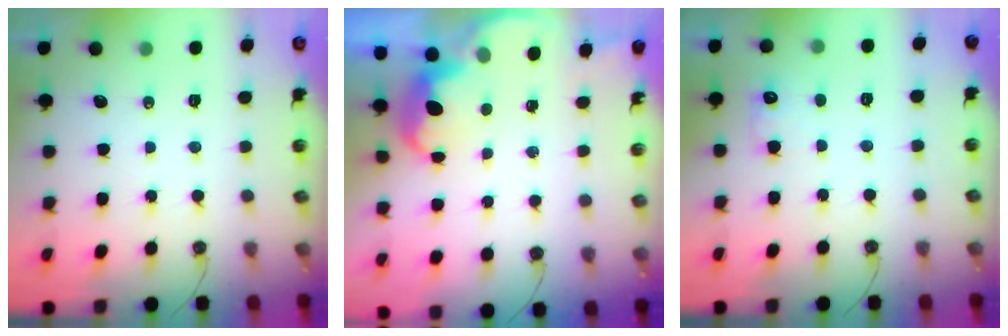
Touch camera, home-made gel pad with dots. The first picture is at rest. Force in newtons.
{"total": 3.8, "press": 3.6, "slide": 1.0}
{"total": 6.4, "press": 6.3, "slide": 1.2}